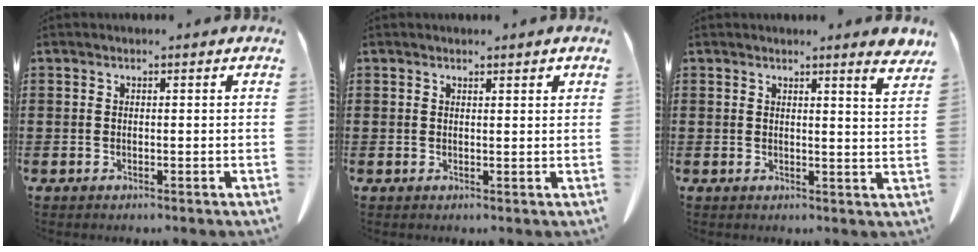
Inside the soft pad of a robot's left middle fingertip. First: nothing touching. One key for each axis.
{"total": 1.1, "fx": 1.0, "fy": 0.0, "fz": 0.4, "tx": -0.009, "ty": 0.000, "tz": 0.019}
{"total": 3.6, "fx": 3.3, "fy": -0.7, "fz": 1.2, "tx": -0.025, "ty": -0.019, "tz": 0.058}